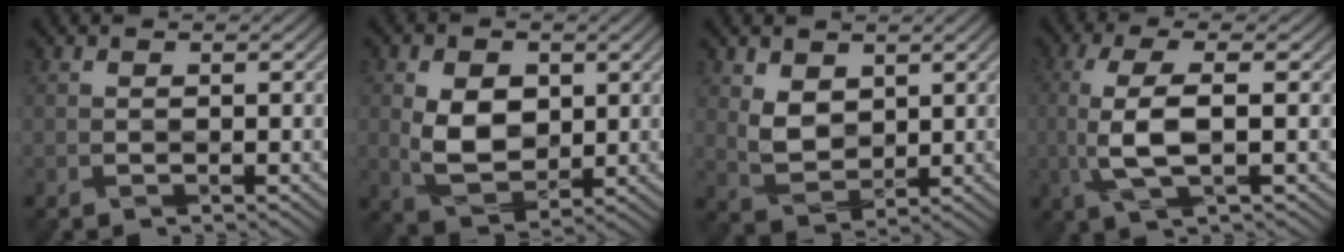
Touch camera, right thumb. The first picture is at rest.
{"total": 6.1, "force": [0.7, 4.3, 4.2], "torque": [-0.090, -0.006, 0.018]}
{"total": 3.5, "force": [2.0, 2.4, 1.5], "torque": [-0.044, -0.011, 0.048]}
{"total": 5.5, "force": [-0.6, 1.5, 5.3], "torque": [-0.119, 0.006, -0.013]}